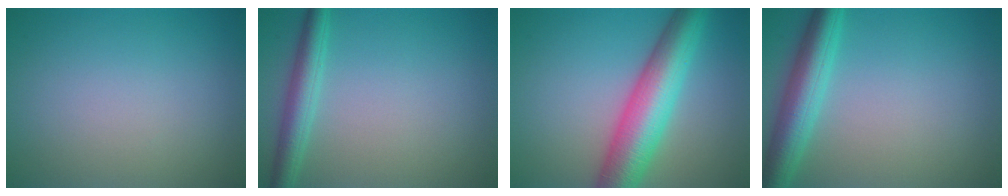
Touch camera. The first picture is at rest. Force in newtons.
{"total": 3.2, "press": 3.2, "slide": 0.2}
{"total": 8.5, "press": 8.5, "slide": 0.1}
{"total": 5.2, "press": 5.2, "slide": 0.2}